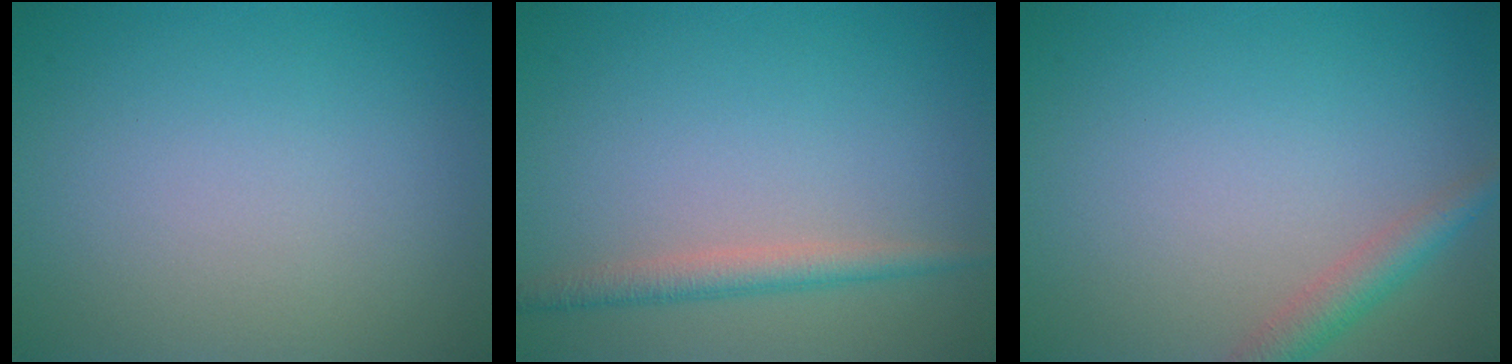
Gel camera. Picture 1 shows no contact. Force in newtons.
{"total": 2.2, "press": 2.2, "slide": 0.0}
{"total": 2.4, "press": 2.4, "slide": 0.1}